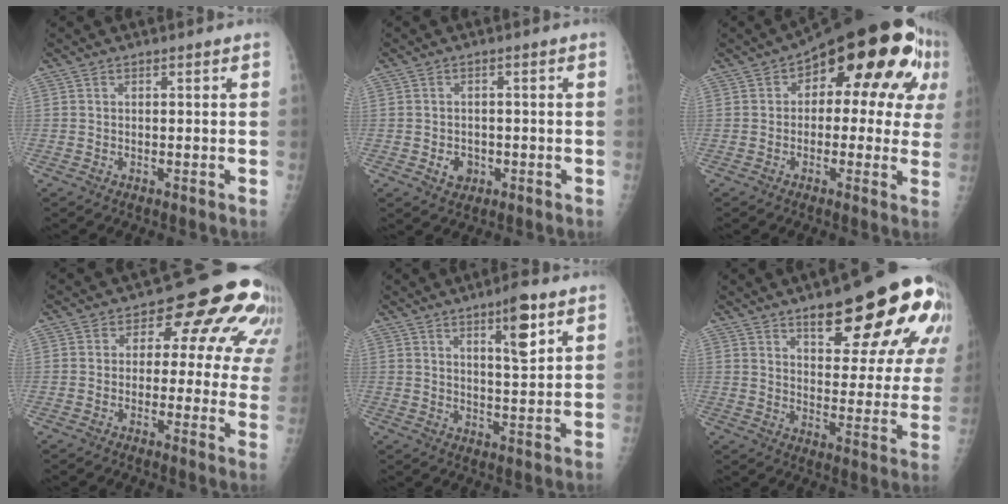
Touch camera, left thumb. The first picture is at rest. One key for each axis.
{"total": 3.1, "fx": -1.0, "fy": 2.6, "fz": 1.4, "tx": -0.010, "ty": 0.004, "tz": -0.010}
{"total": 17.9, "fx": 5.3, "fy": 8.9, "fz": 14.6, "tx": -0.140, "ty": 0.026, "tz": 0.056}
{"total": 15.4, "fx": 5.2, "fy": 9.1, "fz": 11.3, "tx": -0.080, "ty": 0.010, "tz": 0.041}
{"total": 7.6, "fx": 4.0, "fy": 1.7, "fz": 6.2, "tx": -0.088, "ty": -0.024, "tz": 0.063}
{"total": 23.3, "fx": 12.7, "fy": 8.0, "fz": 17.9, "tx": -0.197, "ty": -0.039, "tz": 0.172}